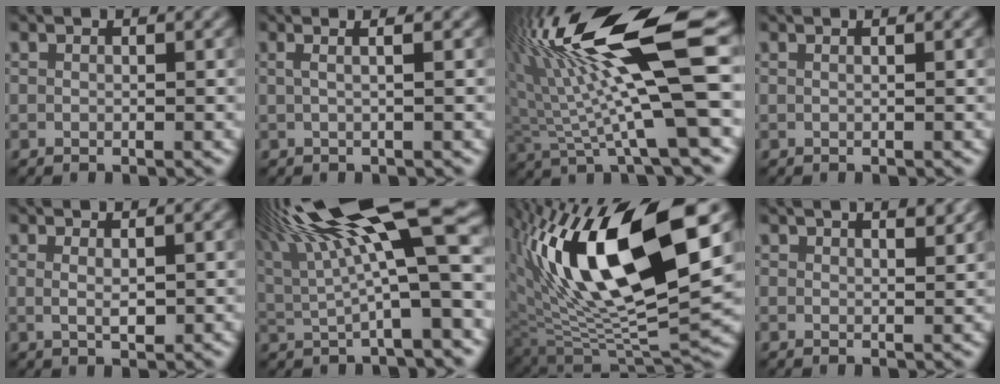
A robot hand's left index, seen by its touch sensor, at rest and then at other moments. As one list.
[{"total": 2.9, "force": [1.0, 1.3, 2.4], "torque": [-0.020, 0.010, -0.017]}, {"total": 14.7, "force": [4.6, 2.7, 13.7], "torque": [-0.256, 0.016, 0.087]}, {"total": 1.1, "force": [0.4, 0.5, 0.9], "torque": [-0.007, -0.001, -0.008]}, {"total": 1.6, "force": [0.4, 0.3, 1.6], "torque": [-0.031, -0.002, 0.008]}, {"total": 15.3, "force": [5.8, 3.3, 13.7], "torque": [-0.233, 0.021, 0.100]}, {"total": 15.8, "force": [5.2, 5.7, 13.8], "torque": [-0.240, 0.003, 0.086]}, {"total": 1.9, "force": [1.6, 0.5, 1.0], "torque": [-0.008, -0.002, 0.024]}]